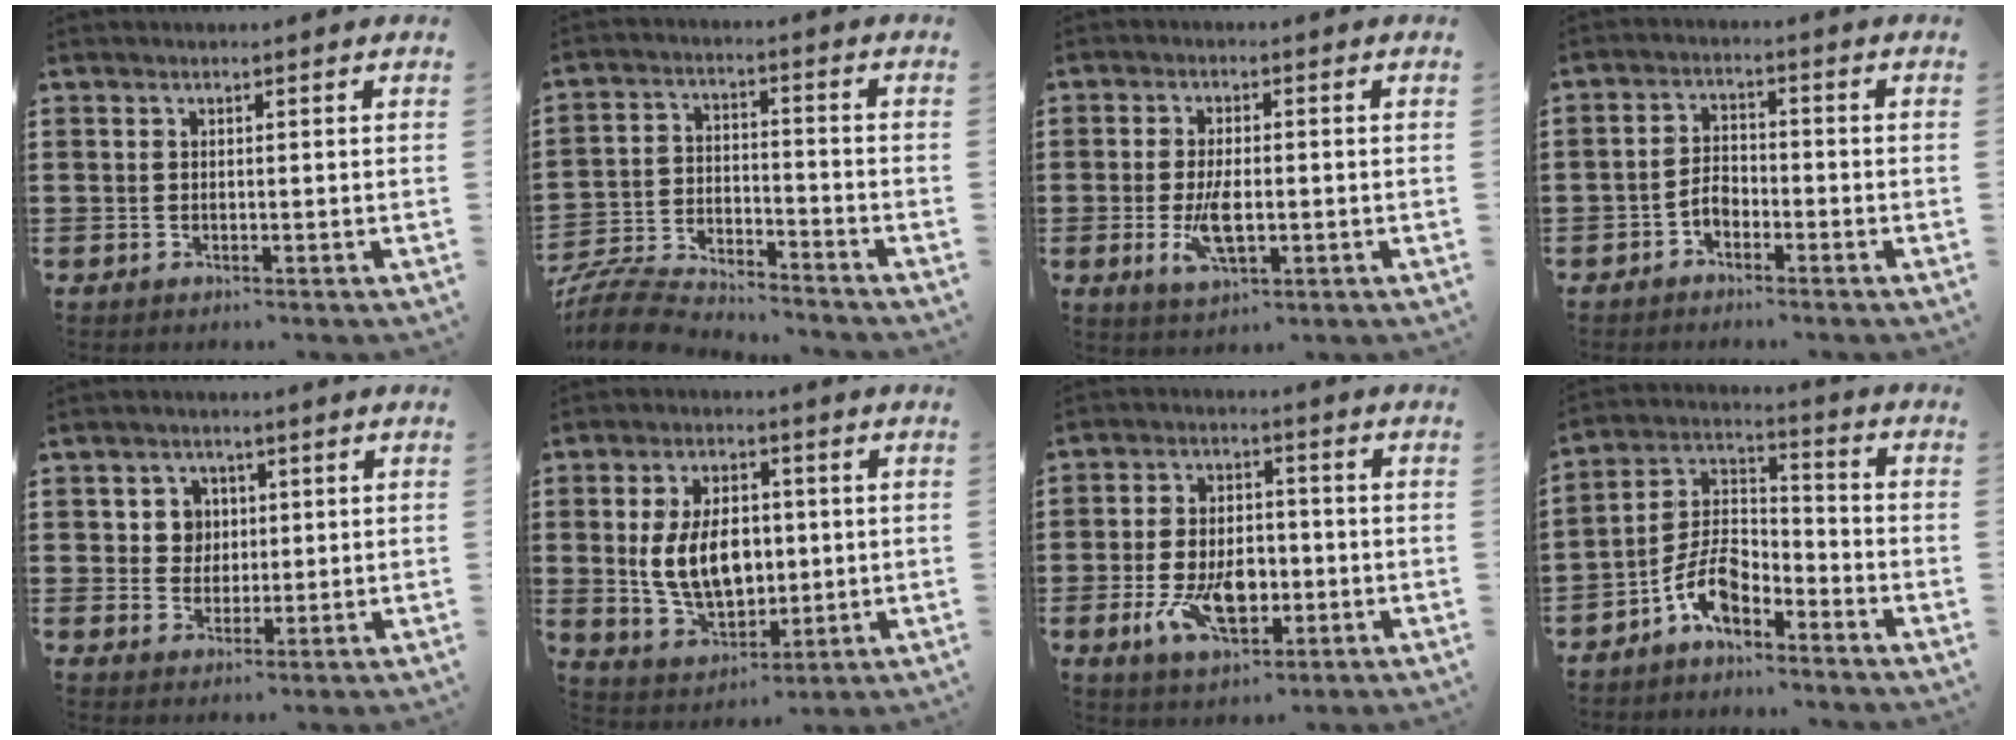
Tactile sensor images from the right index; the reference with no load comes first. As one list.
[{"total": 7.7, "force": [-7.5, 0.9, 1.3], "torque": [-0.045, 0.005, -0.153]}, {"total": 5.8, "force": [-1.1, 2.4, 5.2], "torque": [-0.116, -0.005, -0.024]}, {"total": 3.0, "force": [-1.8, 1.7, 1.7], "torque": [-0.048, 0.002, -0.043]}, {"total": 4.0, "force": [0.9, 3.7, 1.1], "torque": [-0.038, 0.013, 0.014]}, {"total": 9.8, "force": [0.6, 6.3, 7.4], "torque": [-0.150, 0.008, 0.007]}, {"total": 9.1, "force": [-2.7, 5.2, 7.0], "torque": [-0.142, 0.001, -0.050]}, {"total": 7.7, "force": [-5.3, 3.5, 4.3], "torque": [-0.102, 0.002, -0.106]}]